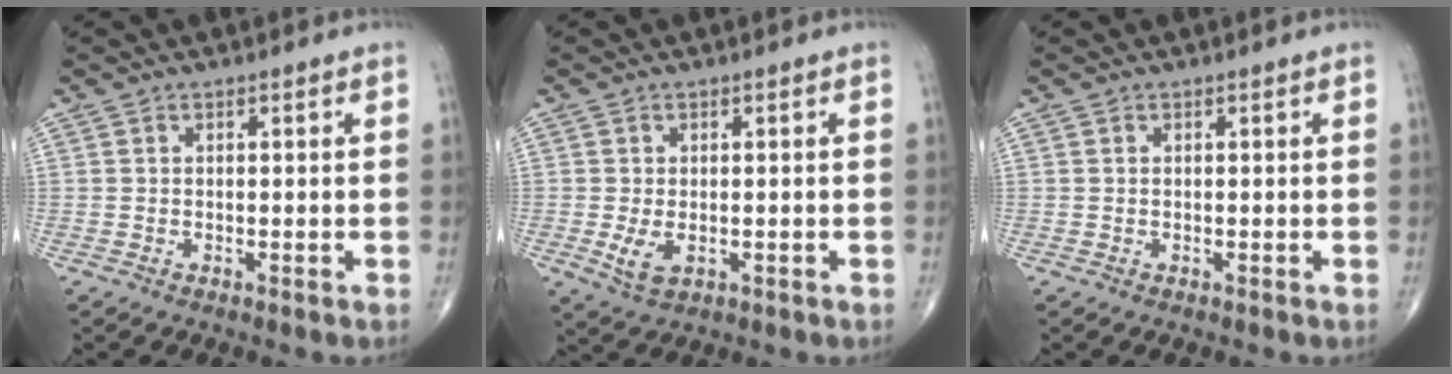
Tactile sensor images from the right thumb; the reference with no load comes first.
{"total": 3.9, "force": [-0.7, 2.3, 3.1], "torque": [-0.062, -0.010, -0.006]}
{"total": 0.0}